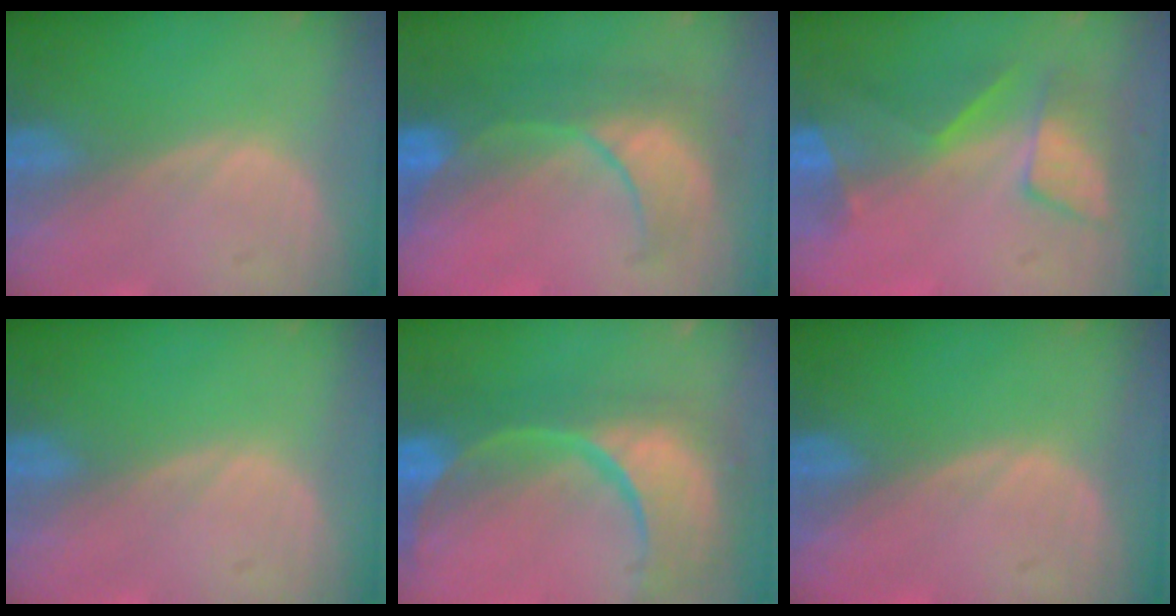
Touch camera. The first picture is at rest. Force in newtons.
{"total": 8.2, "press": 8.2, "slide": 0.8}
{"total": 8.6, "press": 7.2, "slide": 4.7}
{"total": 0.0}
{"total": 13.9, "press": 11.0, "slide": 8.5}
{"total": 0.0}